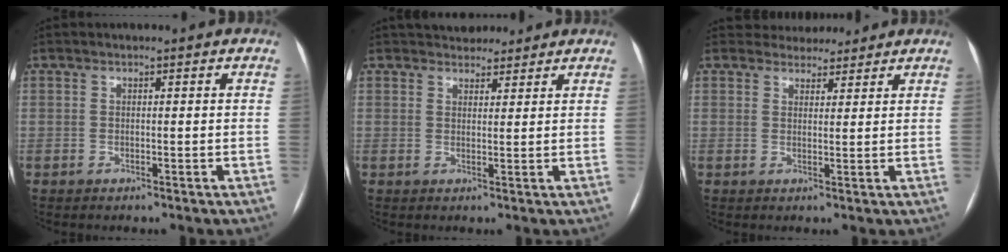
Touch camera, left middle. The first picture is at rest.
{"total": 5.7, "force": [5.1, 2.3, 1.1], "torque": [-0.003, 0.015, 0.071]}
{"total": 4.7, "force": [4.4, 1.8, 0.0], "torque": [0.007, 0.010, 0.058]}